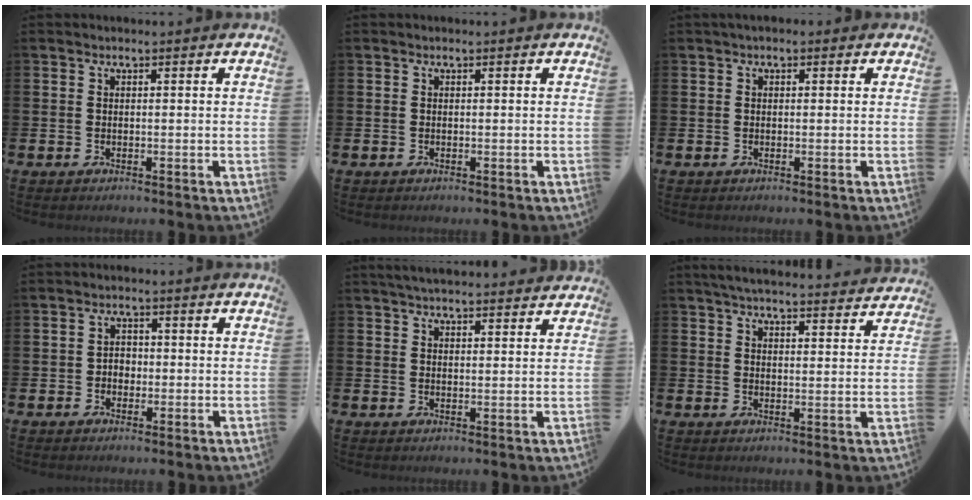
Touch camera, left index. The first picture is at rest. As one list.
[{"total": 0.0}, {"total": 0.7, "force": [0.2, 0.6, 0.4], "torque": [-0.006, 0.007, 0.002]}, {"total": 2.1, "force": [-0.4, 1.8, 1.0], "torque": [-0.008, 0.002, -0.015]}, {"total": 3.8, "force": [3.6, 0.4, 0.9], "torque": [-0.023, -0.013, 0.068]}, {"total": 4.9, "force": [4.8, 0.3, 0.9], "torque": [-0.029, -0.028, 0.085]}]